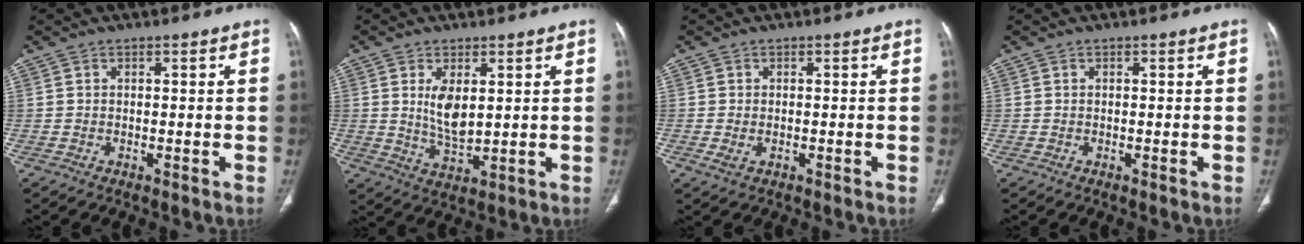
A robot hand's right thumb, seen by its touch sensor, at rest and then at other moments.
{"total": 6.5, "force": [1.6, 3.2, 5.4], "torque": [-0.093, -0.020, 0.041]}
{"total": 2.0, "force": [-0.5, 1.2, 1.5], "torque": [-0.033, 0.002, -0.004]}
{"total": 0.0}